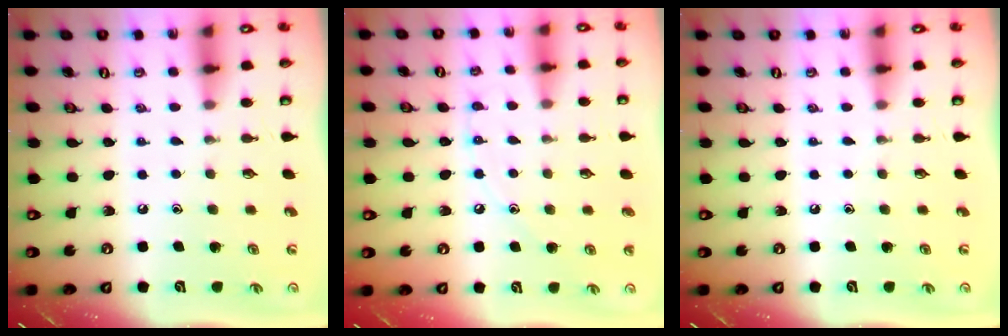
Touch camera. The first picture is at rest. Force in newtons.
{"total": 6.7, "press": 6.7, "slide": 0.7}
{"total": 0.0}